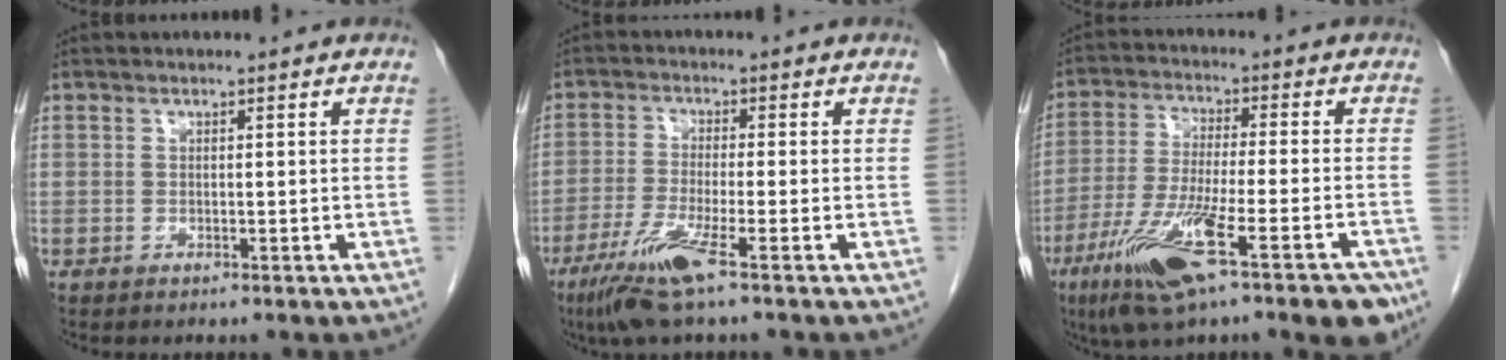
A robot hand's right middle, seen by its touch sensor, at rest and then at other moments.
{"total": 7.5, "force": [-4.3, -0.3, 6.1], "torque": [-0.124, -0.023, -0.086]}
{"total": 17.6, "force": [-9.7, 2.3, 14.5], "torque": [-0.228, -0.033, -0.159]}